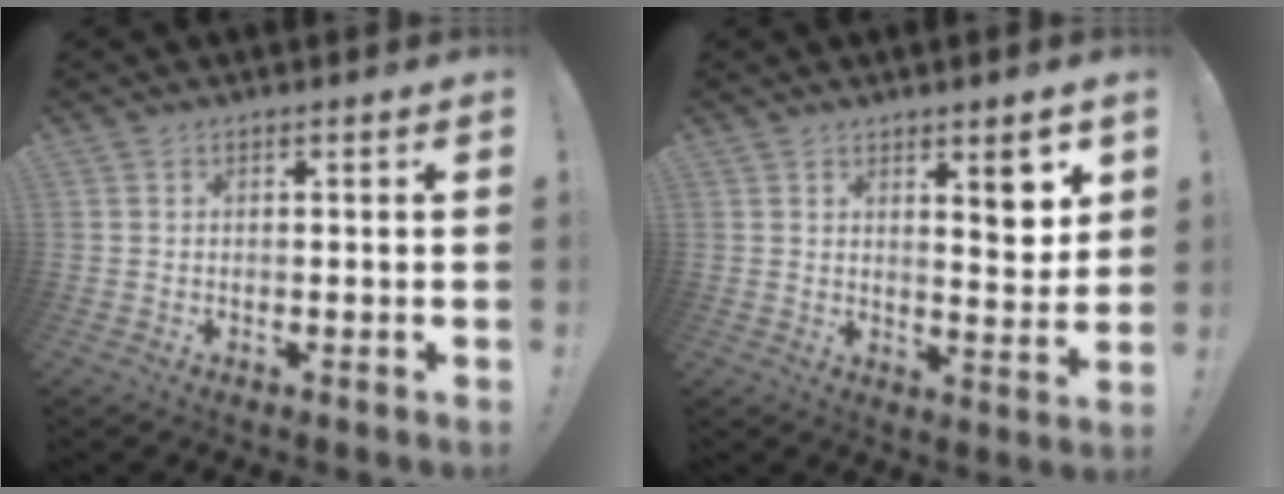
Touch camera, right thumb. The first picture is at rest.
{"total": 7.9, "force": [4.4, 2.0, 6.3], "torque": [-0.073, -0.029, 0.065]}